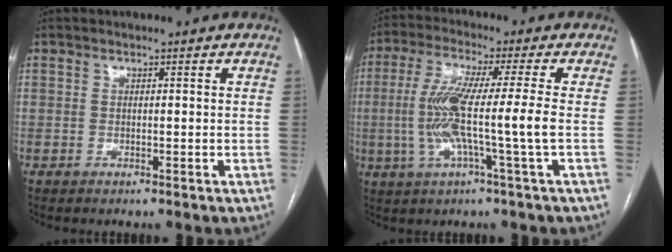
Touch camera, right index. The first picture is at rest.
{"total": 10.5, "force": [-1.4, -0.9, 10.4], "torque": [-0.209, -0.001, -0.030]}